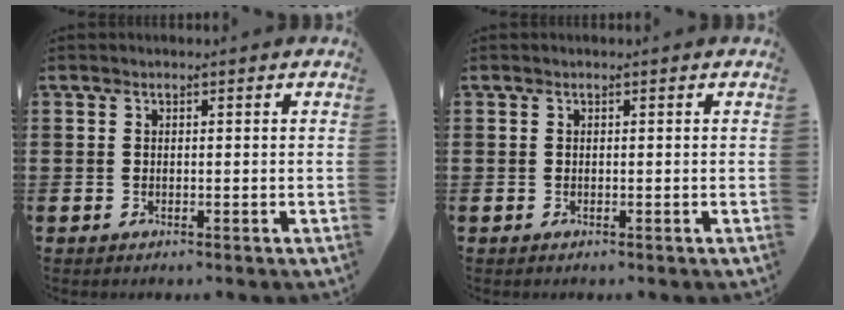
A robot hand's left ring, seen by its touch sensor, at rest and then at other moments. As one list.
[{"total": 0.0}]